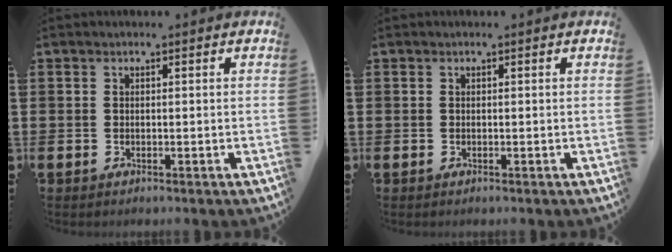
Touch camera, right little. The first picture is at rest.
{"total": 0.0}